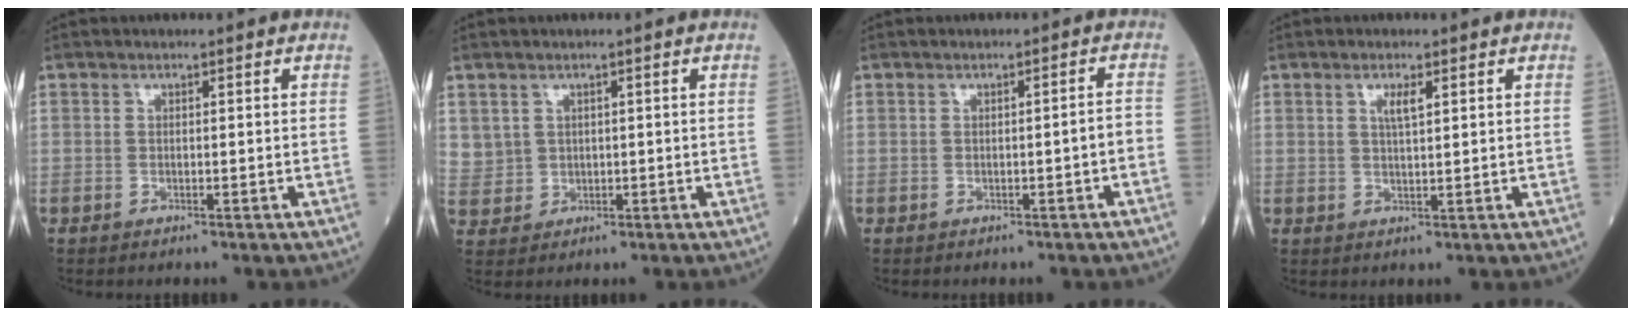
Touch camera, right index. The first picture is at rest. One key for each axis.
{"total": 4.0, "fx": 1.5, "fy": 3.7, "fz": 0.3, "tx": -0.008, "ty": 0.007, "tz": 0.040}
{"total": 1.3, "fx": -0.8, "fy": 0.1, "fz": 1.1, "tx": -0.012, "ty": 0.001, "tz": -0.010}
{"total": 2.4, "fx": 1.1, "fy": 0.3, "fz": 2.1, "tx": -0.041, "ty": 0.000, "tz": 0.020}